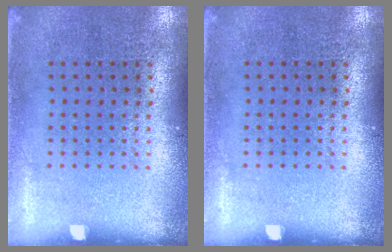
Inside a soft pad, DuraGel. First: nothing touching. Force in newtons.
{"total": 0.0}